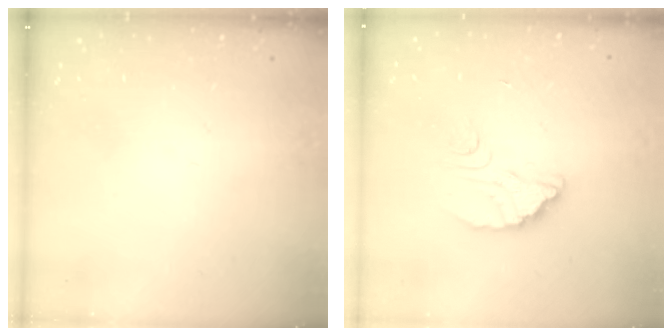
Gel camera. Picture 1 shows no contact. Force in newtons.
{"total": 4.5, "press": 4.5, "slide": 0.3}